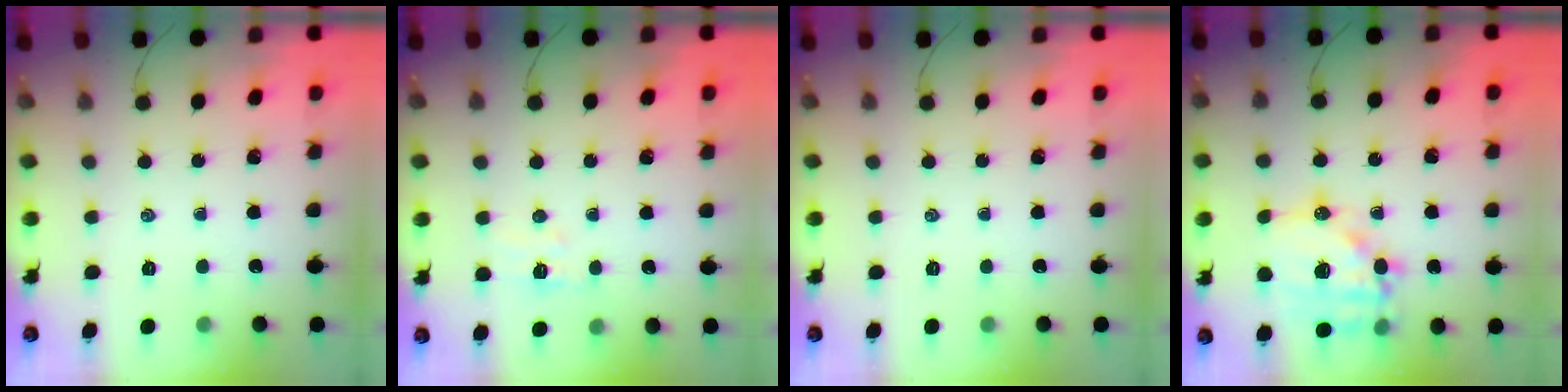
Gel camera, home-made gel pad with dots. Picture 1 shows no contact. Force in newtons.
{"total": 5.2, "press": 5.1, "slide": 1.1}
{"total": 0.0}
{"total": 15.5, "press": 15.2, "slide": 2.8}